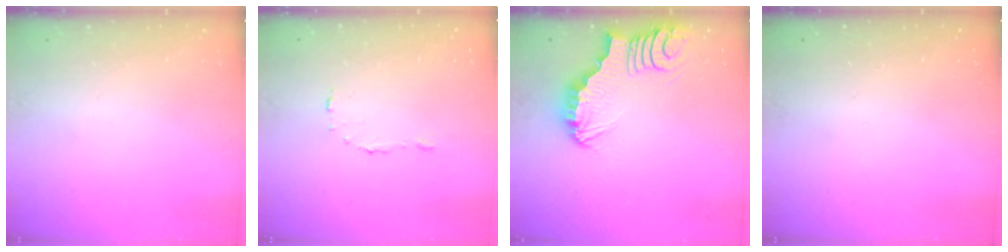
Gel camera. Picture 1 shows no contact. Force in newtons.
{"total": 4.2, "press": 4.1, "slide": 0.3}
{"total": 4.0, "press": 4.0, "slide": 0.4}
{"total": 1.5, "press": 1.5, "slide": 0.1}